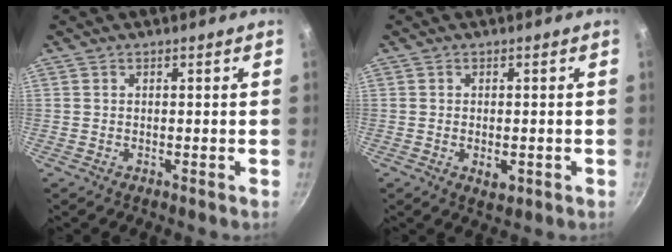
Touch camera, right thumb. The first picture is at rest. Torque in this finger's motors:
{"motor_torque": [-0.21, 0.30, -0.11, -0.01, -0.04]}